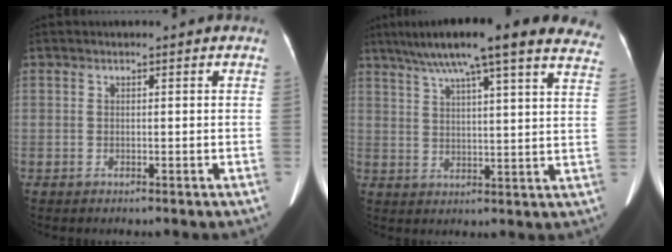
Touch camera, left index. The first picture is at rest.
{"total": 26.1, "force": [21.4, 2.7, 14.7], "torque": [-0.213, 0.006, 0.268]}